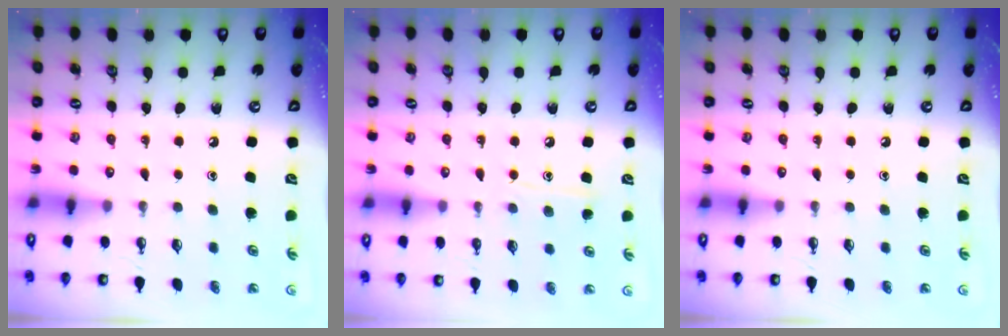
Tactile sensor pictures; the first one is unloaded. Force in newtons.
{"total": 8.0, "press": 8.0, "slide": 0.7}
{"total": 0.0}